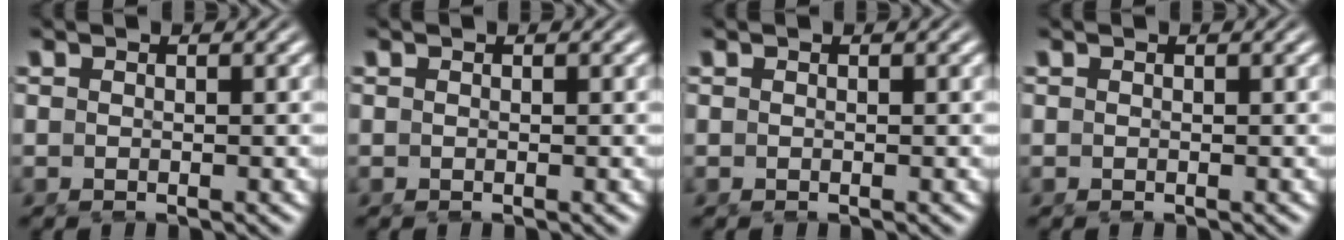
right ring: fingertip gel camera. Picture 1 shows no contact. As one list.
[{"total": 0.0}, {"total": 0.0}, {"total": 0.0}]